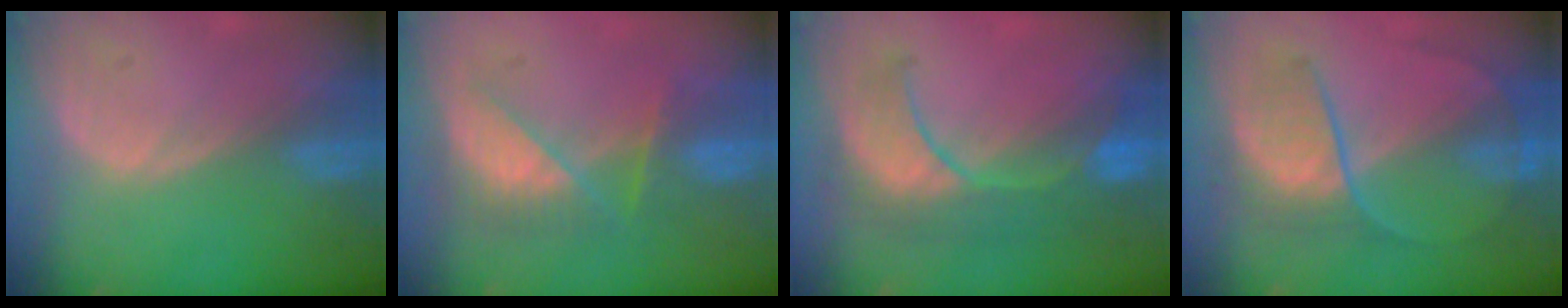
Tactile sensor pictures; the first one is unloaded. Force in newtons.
{"total": 8.2, "press": 7.0, "slide": 4.3}
{"total": 8.7, "press": 8.6, "slide": 1.5}
{"total": 6.9, "press": 6.6, "slide": 2.0}